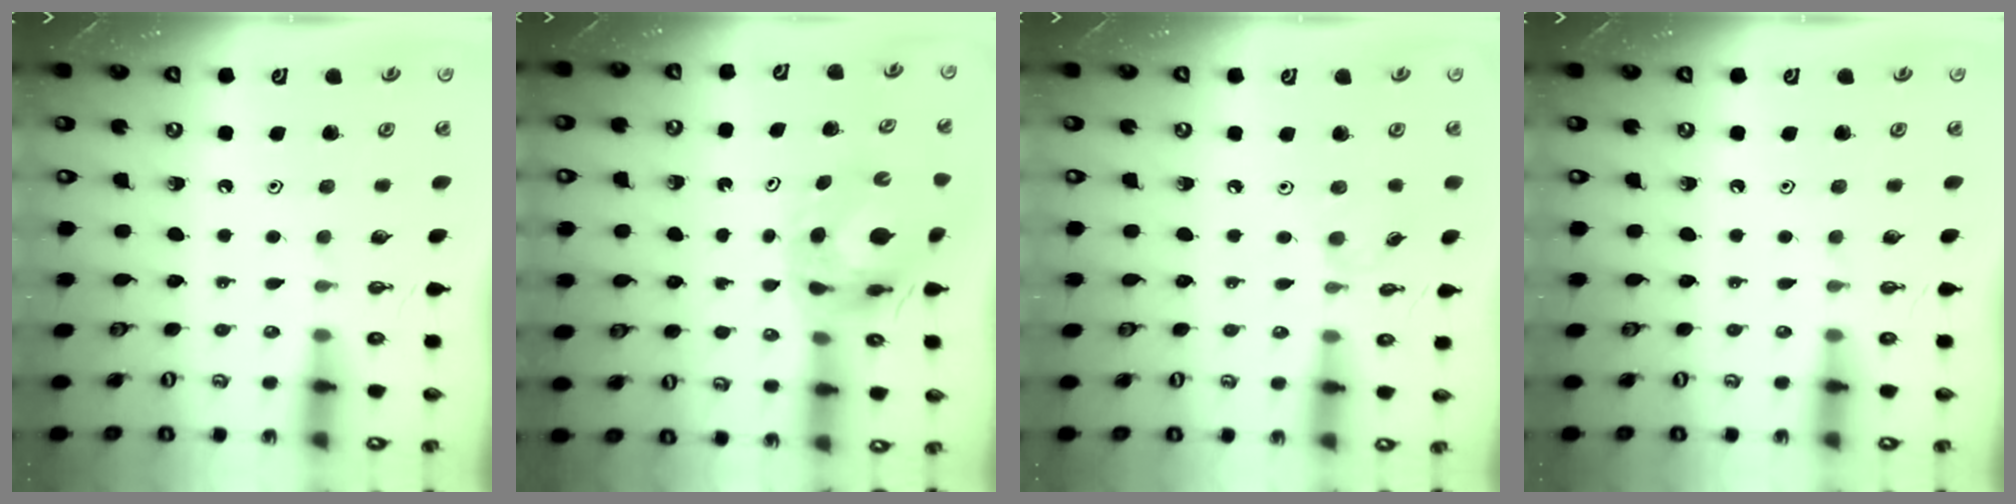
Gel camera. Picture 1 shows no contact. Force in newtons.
{"total": 9.0, "press": 9.0, "slide": 1.0}
{"total": 2.4, "press": 2.4, "slide": 0.5}
{"total": 0.0}